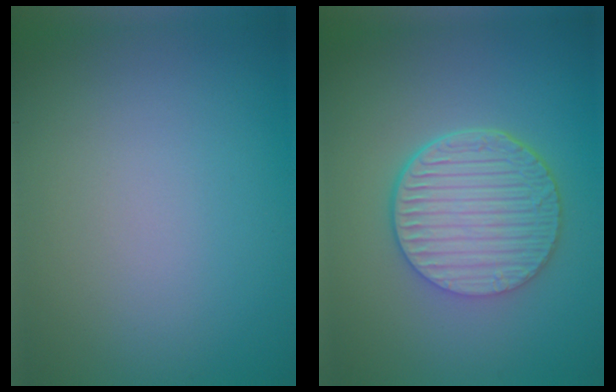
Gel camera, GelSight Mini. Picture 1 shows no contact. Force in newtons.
{"total": 6.4, "press": 4.5, "slide": 4.6}